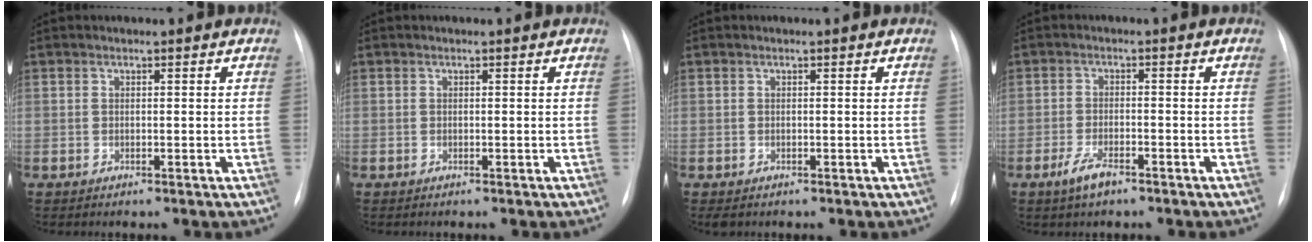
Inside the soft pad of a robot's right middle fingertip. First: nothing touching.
{"total": 0.0}
{"total": 1.0, "force": [-0.7, 0.6, 0.4], "torque": [-0.006, 0.000, -0.005]}
{"total": 3.7, "force": [-2.5, 1.1, 2.5], "torque": [-0.058, -0.002, -0.046]}